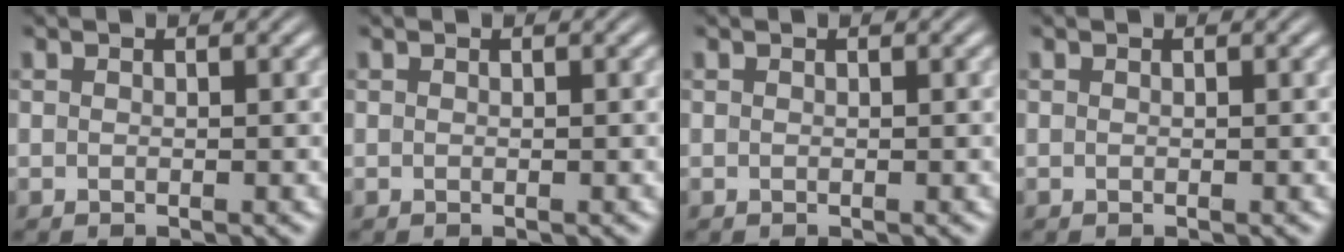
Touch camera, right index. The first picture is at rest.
{"total": 0.0}
{"total": 0.0}
{"total": 0.0}